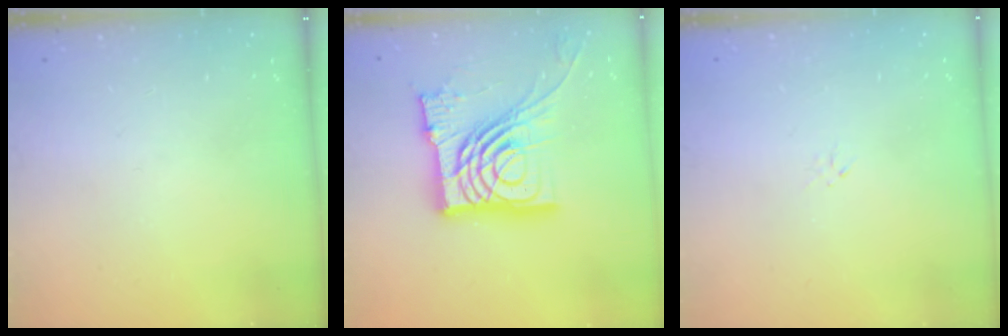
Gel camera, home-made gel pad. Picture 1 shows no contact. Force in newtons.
{"total": 23.8, "press": 23.6, "slide": 2.4}
{"total": 0.0}